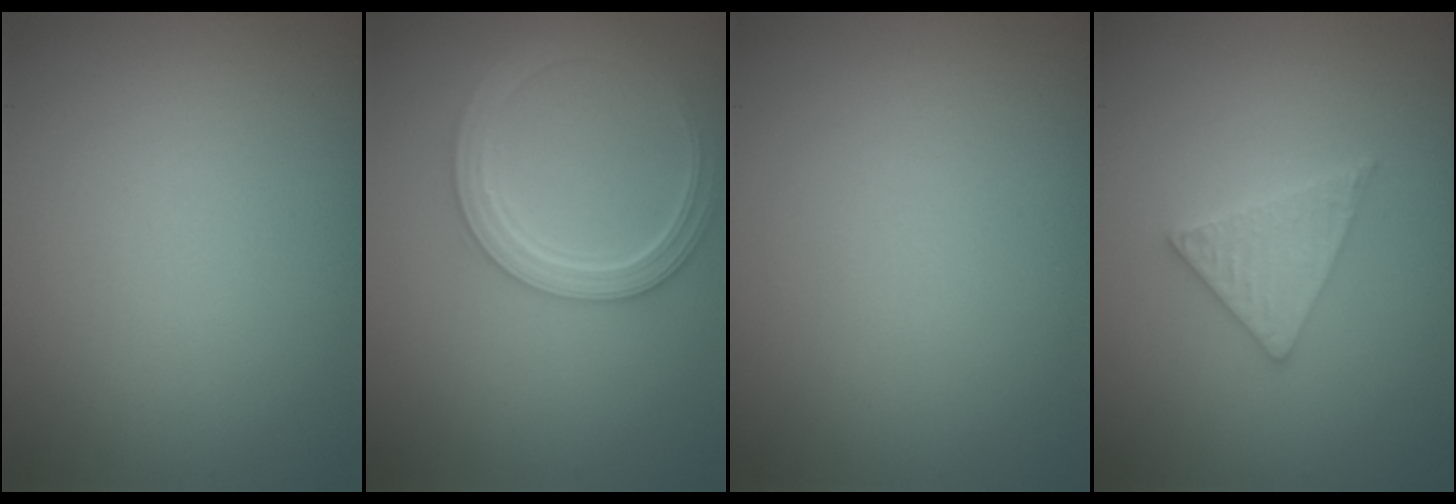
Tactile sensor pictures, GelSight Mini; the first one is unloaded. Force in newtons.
{"total": 4.7, "press": 3.7, "slide": 3.0}
{"total": 0.0}
{"total": 2.6, "press": 2.6, "slide": 0.3}